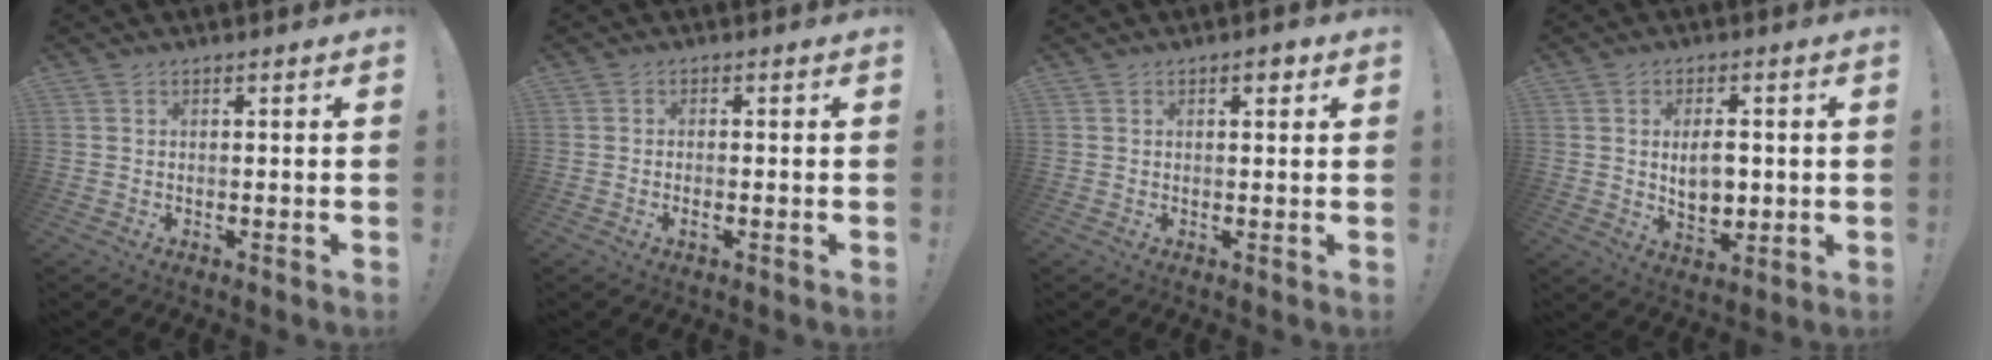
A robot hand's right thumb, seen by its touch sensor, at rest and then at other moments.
{"total": 1.2, "force": [-0.8, 0.3, 0.8], "torque": [-0.011, -0.001, -0.013]}
{"total": 2.4, "force": [1.3, 1.0, 1.7], "torque": [-0.015, -0.004, 0.018]}
{"total": 7.6, "force": [0.5, 4.9, 5.7], "torque": [-0.079, -0.002, 0.009]}